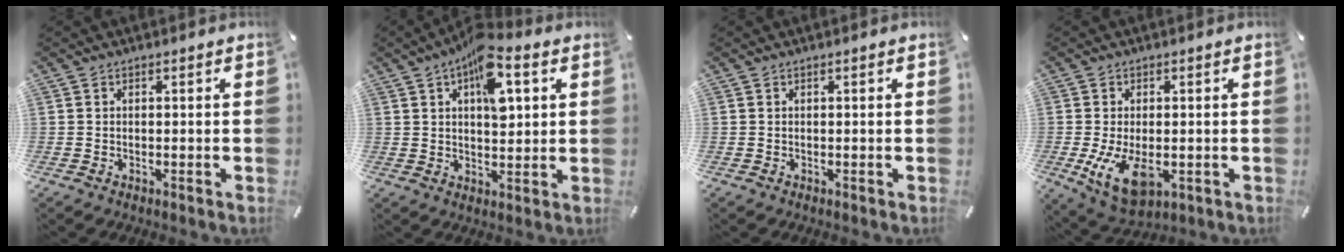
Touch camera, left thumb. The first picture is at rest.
{"total": 11.9, "force": [5.1, 5.9, 9.0], "torque": [-0.125, -0.015, 0.083]}
{"total": 0.0}
{"total": 9.3, "force": [-1.5, 5.3, 7.5], "torque": [-0.143, -0.012, -0.021]}